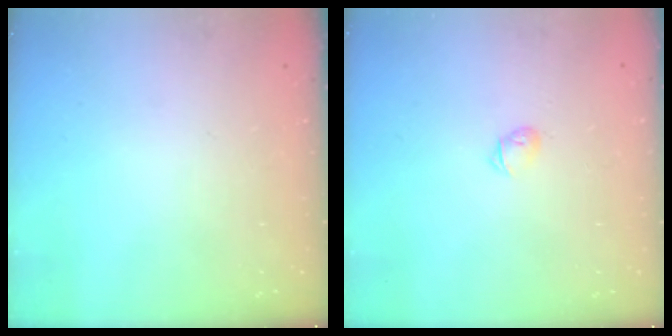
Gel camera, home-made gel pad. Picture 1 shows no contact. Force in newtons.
{"total": 2.8, "press": 2.7, "slide": 0.6}